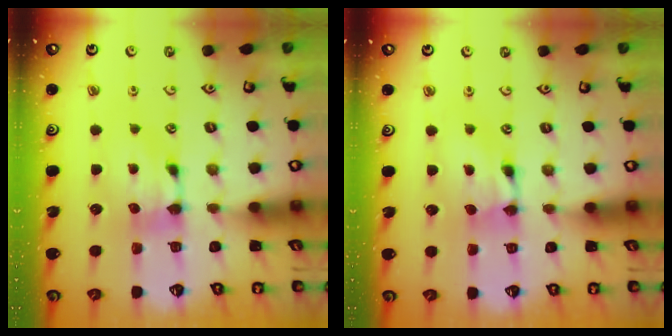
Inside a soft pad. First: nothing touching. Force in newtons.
{"total": 1.3, "press": 1.3, "slide": 0.1}